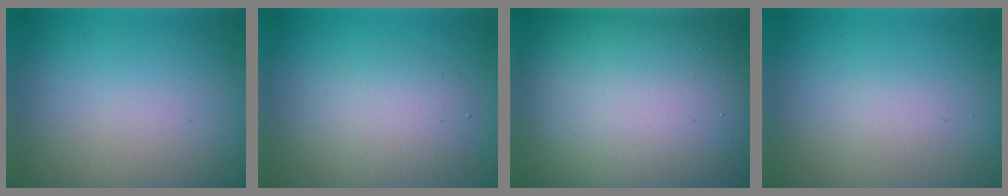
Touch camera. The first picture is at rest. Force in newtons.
{"total": 2.9, "press": 2.9, "slide": 0.2}
{"total": 21.9, "press": 21.9, "slide": 1.3}
{"total": 1.0, "press": 0.9, "slide": 0.1}